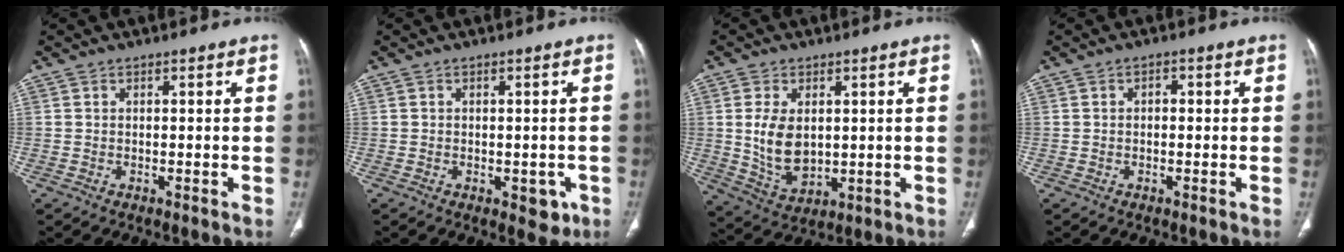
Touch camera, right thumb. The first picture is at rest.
{"total": 5.3, "force": [-1.5, 3.3, 3.9], "torque": [-0.014, -0.002, -0.012]}
{"total": 9.7, "force": [1.2, 6.1, 7.4], "torque": [-0.129, -0.016, 0.040]}
{"total": 1.2, "force": [0.1, 0.8, 0.9], "torque": [-0.011, 0.004, -0.003]}